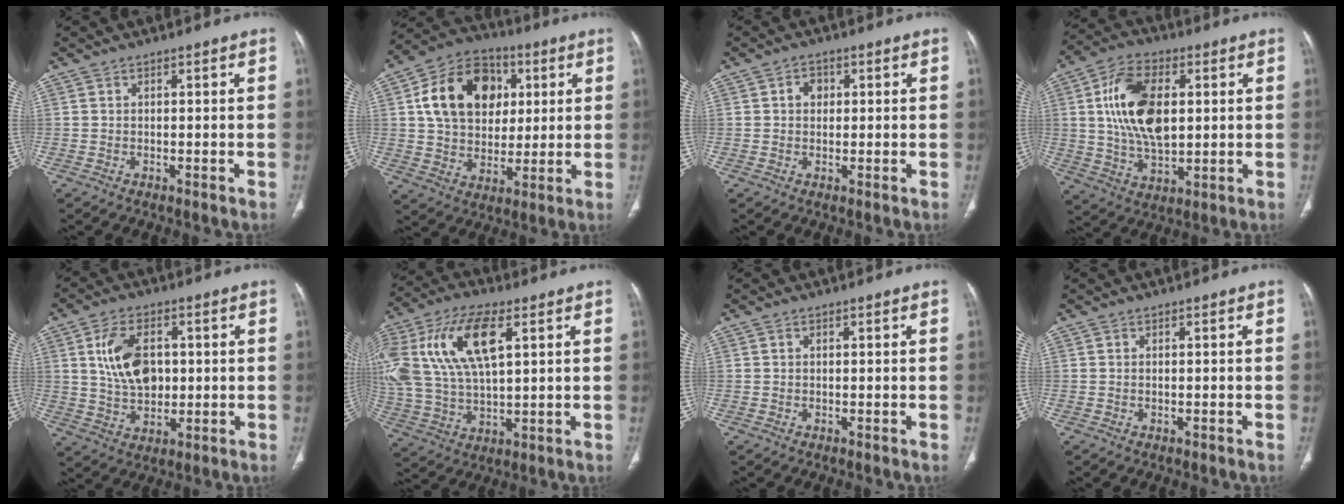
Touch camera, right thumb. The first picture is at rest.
{"total": 17.7, "force": [4.5, 13.4, 10.7], "torque": [-0.156, 0.005, 0.076]}
{"total": 2.5, "force": [0.5, 2.1, 1.3], "torque": [-0.009, 0.003, 0.006]}
{"total": 15.7, "force": [2.8, 8.9, 12.7], "torque": [-0.225, -0.002, 0.054]}
{"total": 10.8, "force": [2.0, 6.9, 8.0], "torque": [-0.132, -0.006, 0.045]}
{"total": 21.2, "force": [6.7, 10.4, 17.2], "torque": [-0.374, 0.006, 0.125]}
{"total": 0.0}
{"total": 0.0}